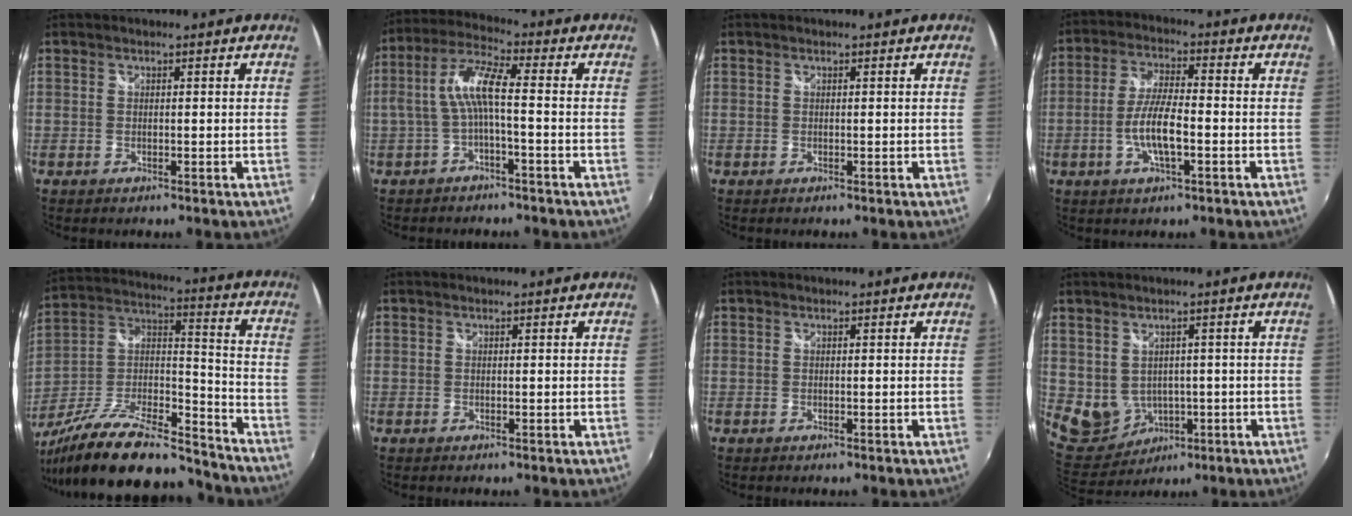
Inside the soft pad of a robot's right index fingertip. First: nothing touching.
{"total": 7.0, "force": [-1.7, 1.0, 6.7], "torque": [-0.157, 0.016, -0.029]}
{"total": 0.0}
{"total": 8.1, "force": [-2.4, 1.9, 7.5], "torque": [-0.151, 0.003, -0.046]}
{"total": 26.0, "force": [-19.8, 8.2, 14.8], "torque": [-0.275, -0.005, -0.314]}
{"total": 0.0}
{"total": 0.0}
{"total": 8.8, "force": [-0.3, 7.7, 4.1], "torque": [-0.097, -0.004, 0.023]}